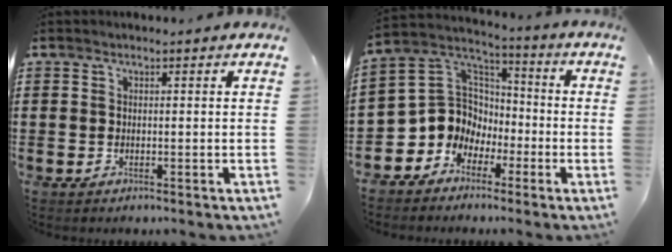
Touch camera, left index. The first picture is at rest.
{"total": 9.1, "force": [-2.2, 8.5, 2.2], "torque": [-0.096, -0.012, -0.041]}